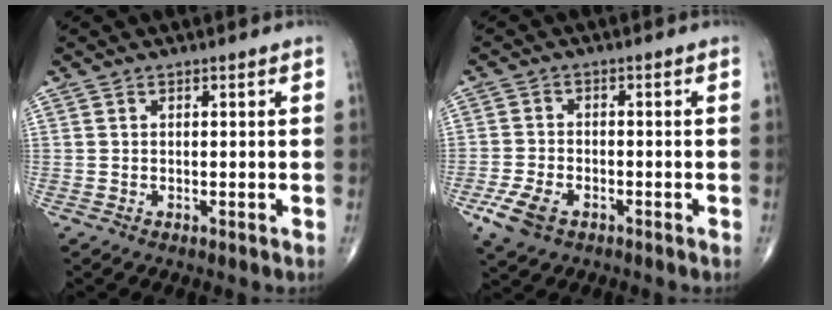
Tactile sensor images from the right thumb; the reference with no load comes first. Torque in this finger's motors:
{"motor_torque": [1.97, 1.67, 0.47, -0.39, 0.18]}